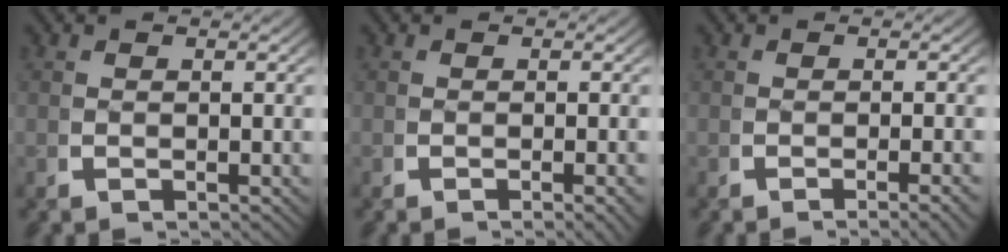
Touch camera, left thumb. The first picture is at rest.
{"total": 1.4, "force": [-0.5, 0.1, 1.3], "torque": [-0.020, 0.004, -0.009]}
{"total": 2.3, "force": [-1.3, 0.2, 1.8], "torque": [-0.029, 0.002, -0.022]}